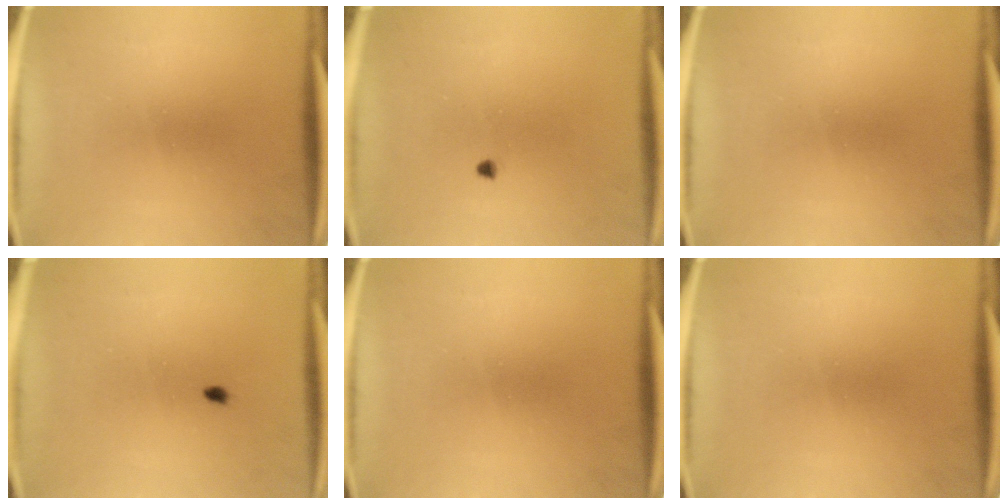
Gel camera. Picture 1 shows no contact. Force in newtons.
{"total": 0.7}
{"total": 0.0}
{"total": 1.4}
{"total": 0.0}
{"total": 0.0}